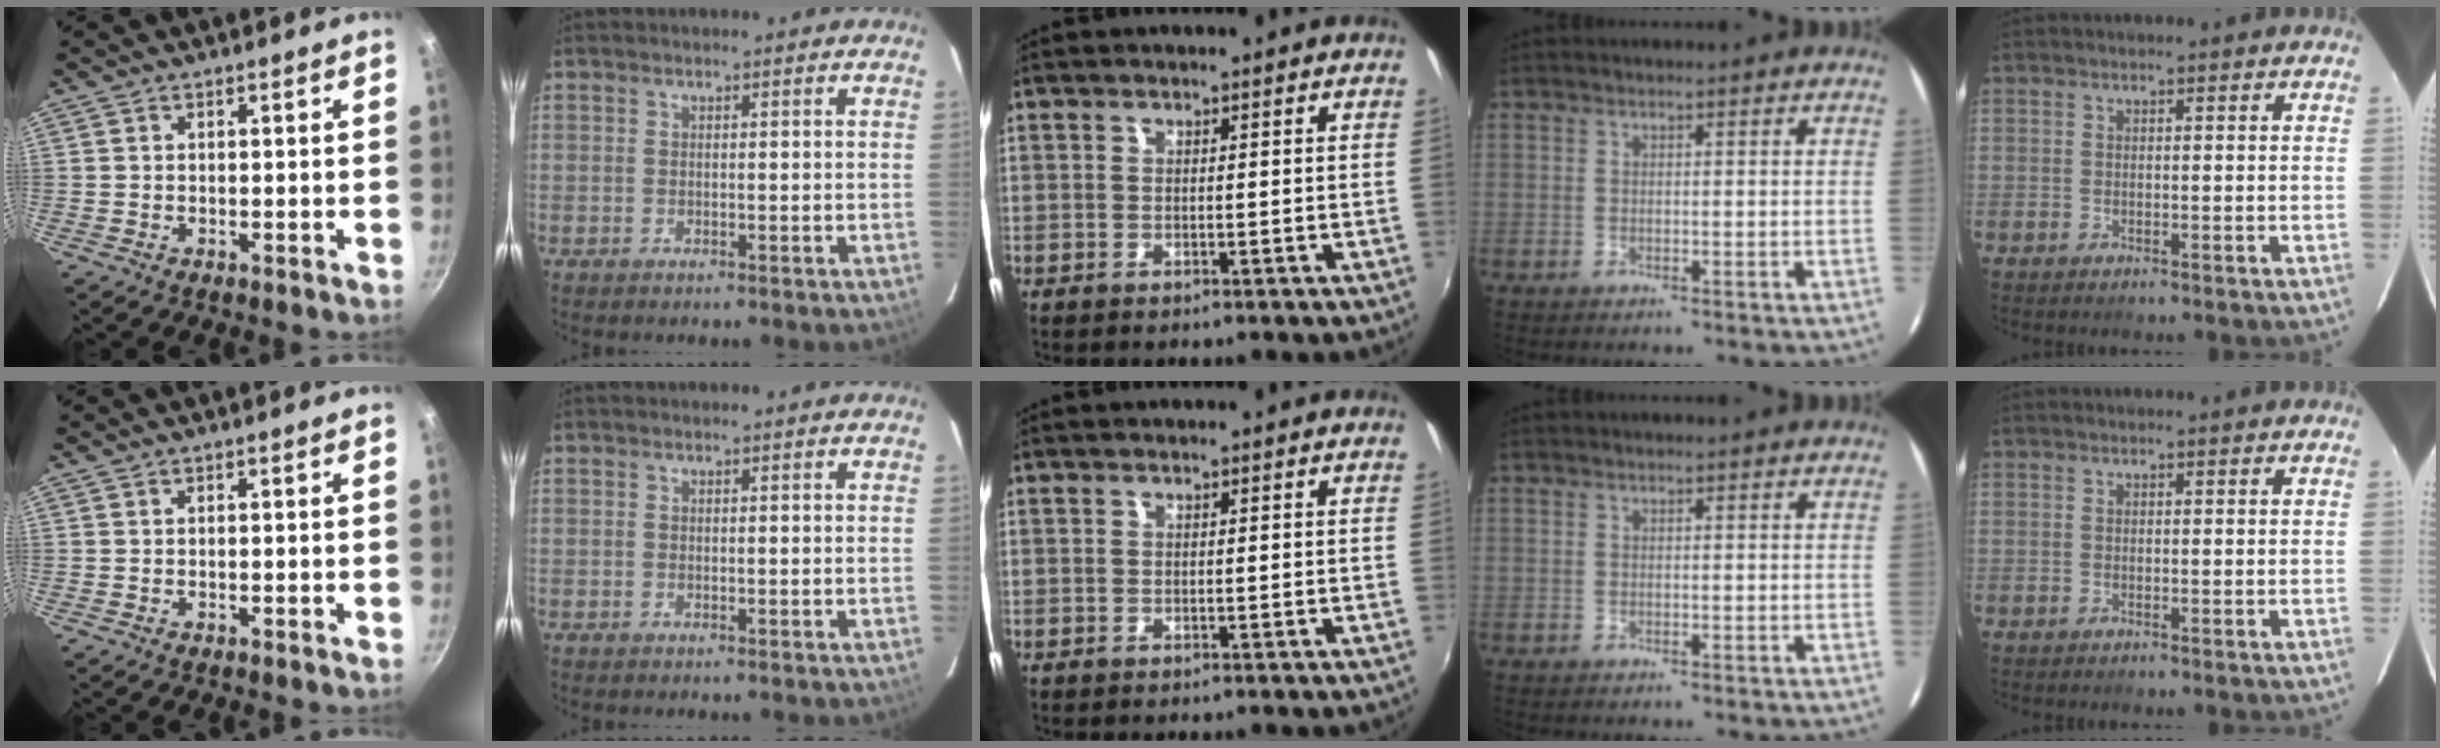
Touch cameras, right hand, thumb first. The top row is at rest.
{}